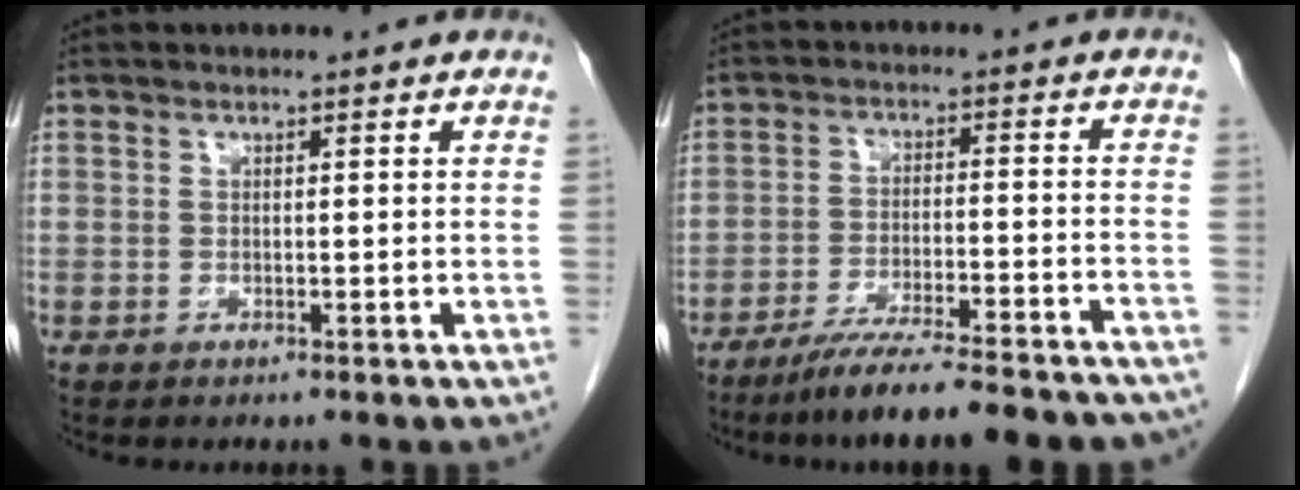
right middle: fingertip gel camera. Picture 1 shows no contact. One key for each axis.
{"total": 17.3, "fx": -15.1, "fy": 1.8, "fz": 8.3, "tx": -0.099, "ty": -0.012, "tz": -0.219}